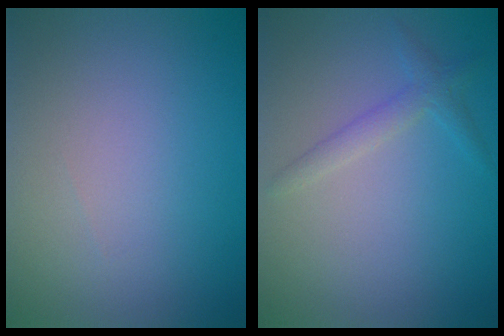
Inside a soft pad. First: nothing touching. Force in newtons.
{"total": 1.7, "press": 1.7, "slide": 0.1}